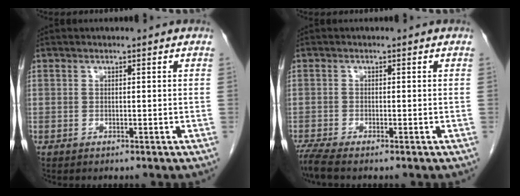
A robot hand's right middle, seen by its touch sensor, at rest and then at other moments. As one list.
[{"total": 2.4, "force": [-2.0, -0.2, 1.3], "torque": [-0.034, -0.008, -0.046]}]